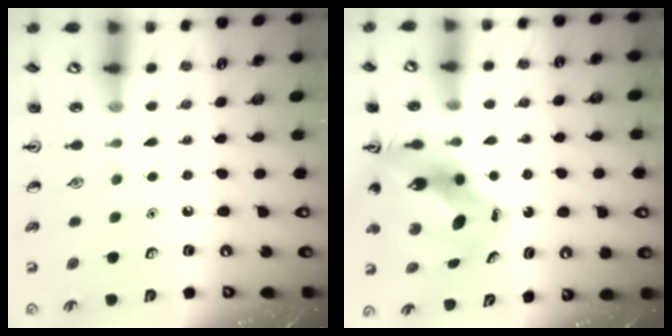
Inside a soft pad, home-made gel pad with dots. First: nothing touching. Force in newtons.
{"total": 9.6, "press": 9.2, "slide": 2.8}